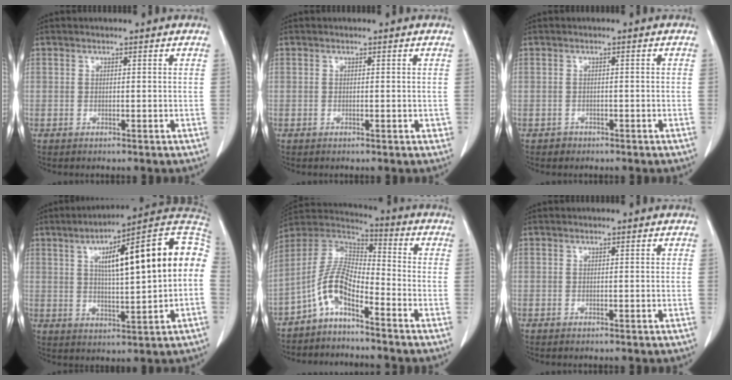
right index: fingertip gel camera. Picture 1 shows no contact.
{"total": 0.8, "force": [-0.1, 0.4, 0.7], "torque": [-0.008, 0.000, 0.001]}
{"total": 0.9, "force": [-0.7, 0.5, 0.0], "torque": [0.000, 0.002, -0.011]}
{"total": 19.8, "force": [3.1, 3.0, 19.4], "torque": [-0.272, 0.043, 0.042]}
{"total": 8.1, "force": [-4.8, 2.1, 6.1], "torque": [-0.136, 0.024, -0.101]}
{"total": 0.0}